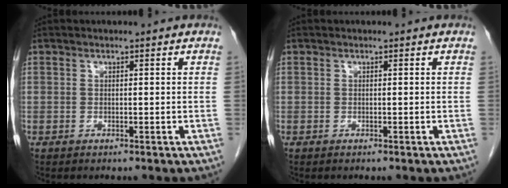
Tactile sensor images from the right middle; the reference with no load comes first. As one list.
[{"total": 0.0}]